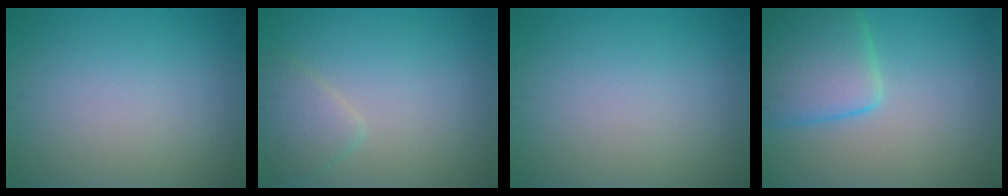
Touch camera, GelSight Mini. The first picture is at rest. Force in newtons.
{"total": 2.2, "press": 2.2, "slide": 0.1}
{"total": 0.0}
{"total": 6.2, "press": 6.1, "slide": 0.4}